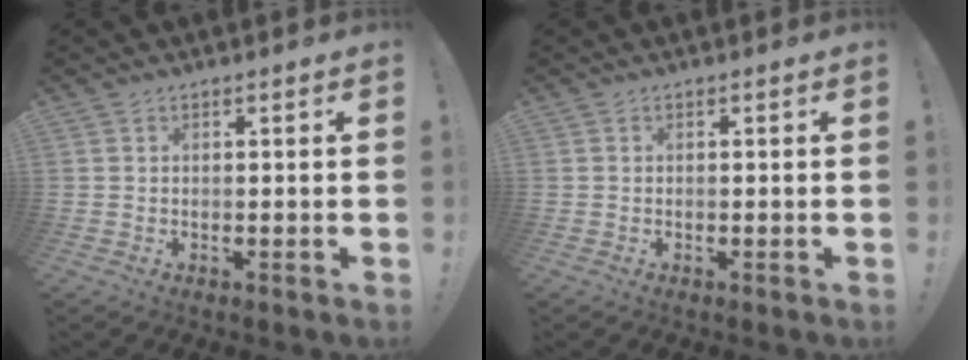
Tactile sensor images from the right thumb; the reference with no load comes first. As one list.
[{"total": 0.0}]